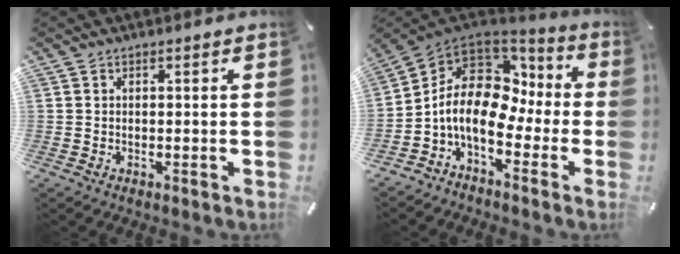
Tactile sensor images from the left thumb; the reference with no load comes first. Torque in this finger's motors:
{"motor_torque": [0.78, 2.59, 1.52, 1.25, 0.23]}